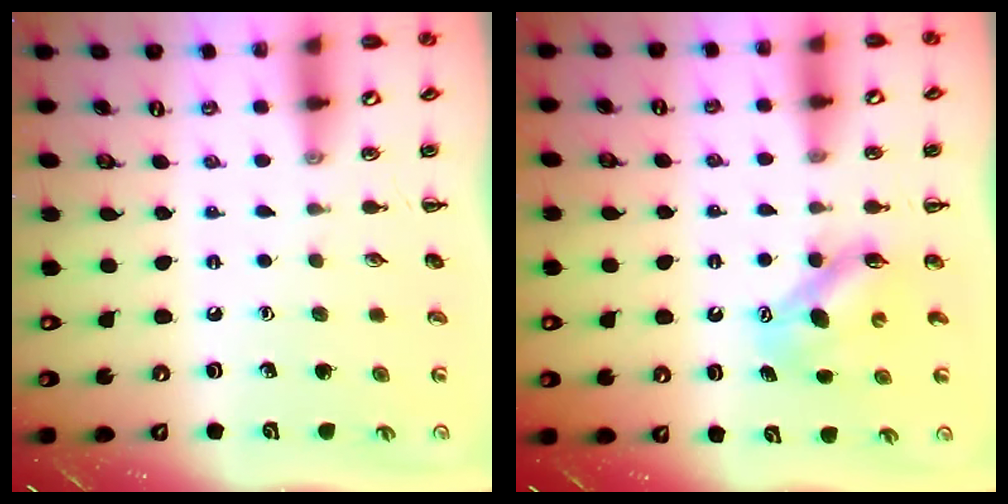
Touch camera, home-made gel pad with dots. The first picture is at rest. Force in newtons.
{"total": 6.6, "press": 6.6, "slide": 0.6}